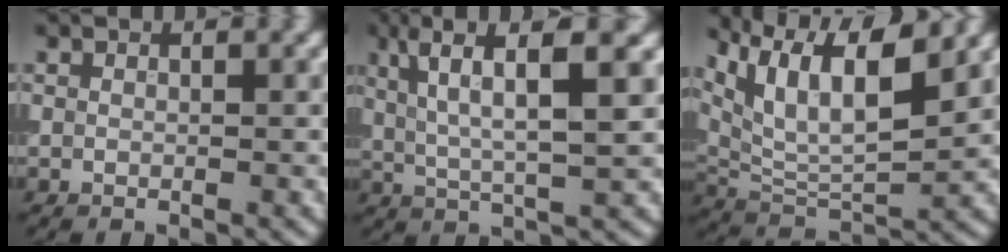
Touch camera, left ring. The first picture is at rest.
{"total": 7.5, "force": [2.9, 1.8, 6.7], "torque": [-0.118, 0.006, 0.053]}
{"total": 11.3, "force": [6.9, 3.8, 8.1], "torque": [-0.142, 0.012, 0.103]}